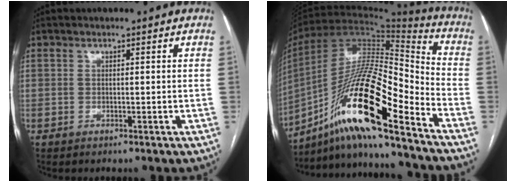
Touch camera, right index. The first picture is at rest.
{"total": 21.4, "force": [-12.8, 2.5, 17.0], "torque": [-0.324, -0.003, -0.231]}